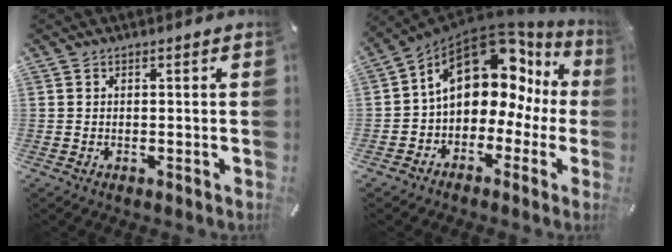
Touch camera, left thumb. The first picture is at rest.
{"total": 15.7, "force": [7.0, 10.0, 9.9], "torque": [-0.147, -0.047, 0.116]}